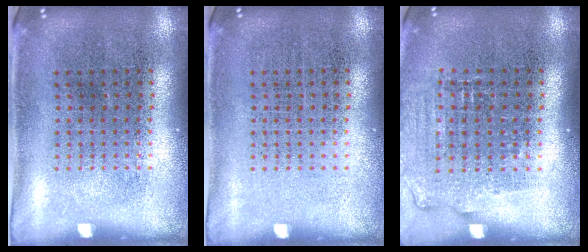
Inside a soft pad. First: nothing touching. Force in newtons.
{"total": 0.0}
{"total": 1.1, "press": 1.1, "slide": 0.4}